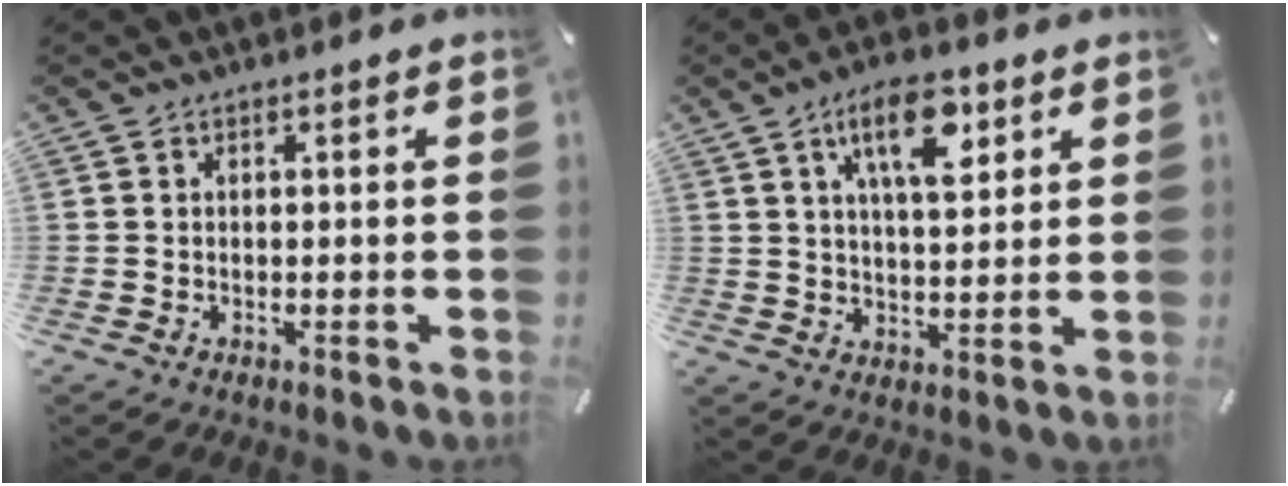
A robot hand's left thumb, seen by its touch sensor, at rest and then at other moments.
{"total": 11.5, "force": [5.8, 5.0, 8.6], "torque": [-0.131, -0.013, 0.097]}